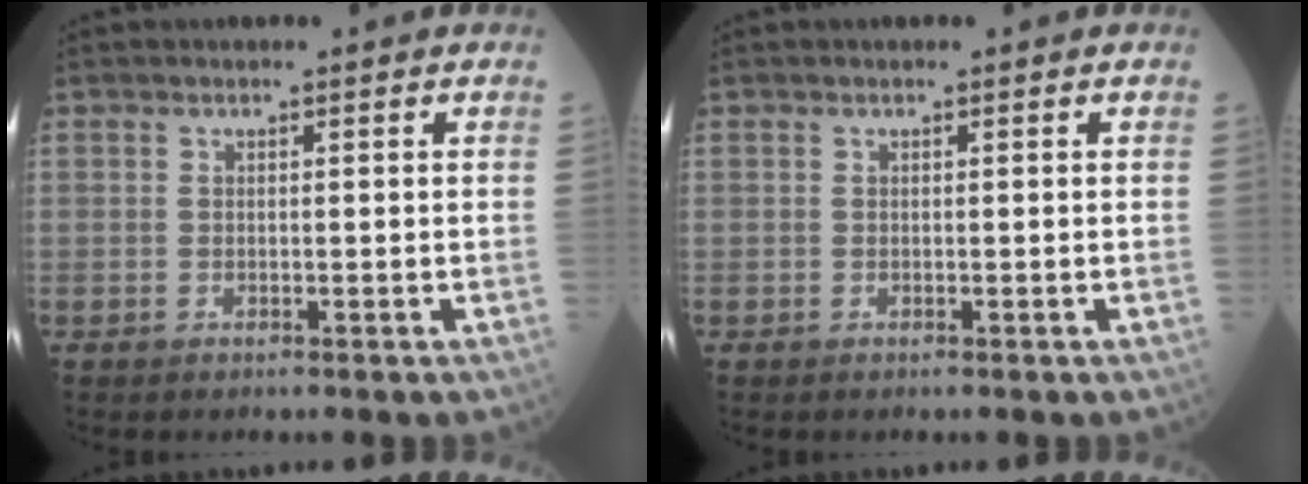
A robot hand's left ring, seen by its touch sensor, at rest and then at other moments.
{"total": 0.0}